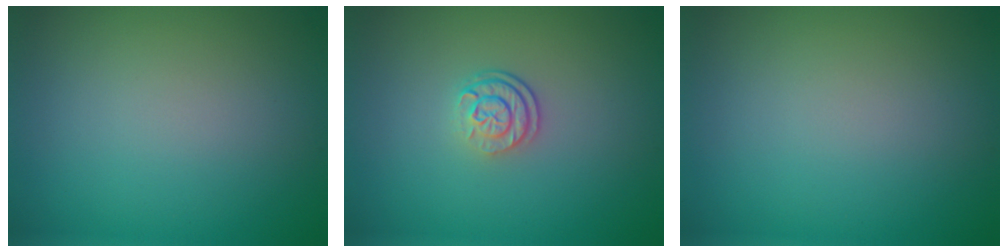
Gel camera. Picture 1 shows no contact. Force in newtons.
{"total": 2.6, "press": 1.9, "slide": 1.8}
{"total": 0.0}